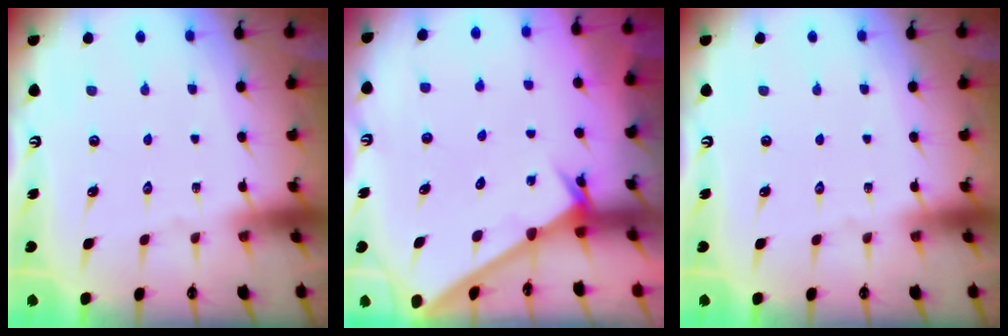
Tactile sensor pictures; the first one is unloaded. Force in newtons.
{"total": 2.2, "press": 2.2, "slide": 0.2}
{"total": 0.0}